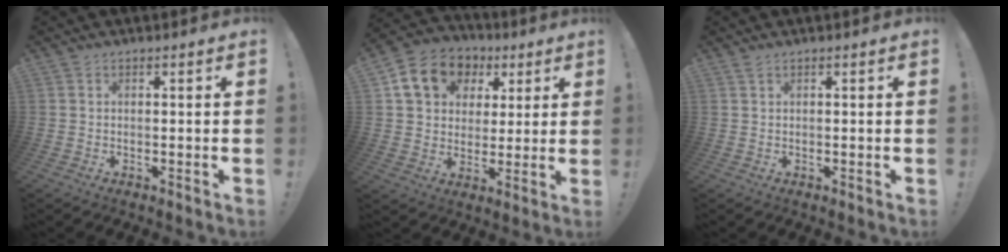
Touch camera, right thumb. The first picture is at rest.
{"total": 14.3, "force": [5.9, 11.4, 6.3], "torque": [-0.085, -0.019, 0.119]}
{"total": 0.8, "force": [0.7, 0.0, 0.2], "torque": [0.002, -0.002, 0.011]}